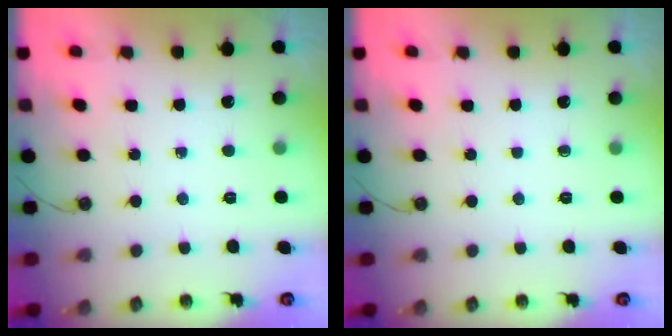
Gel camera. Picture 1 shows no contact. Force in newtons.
{"total": 0.0}